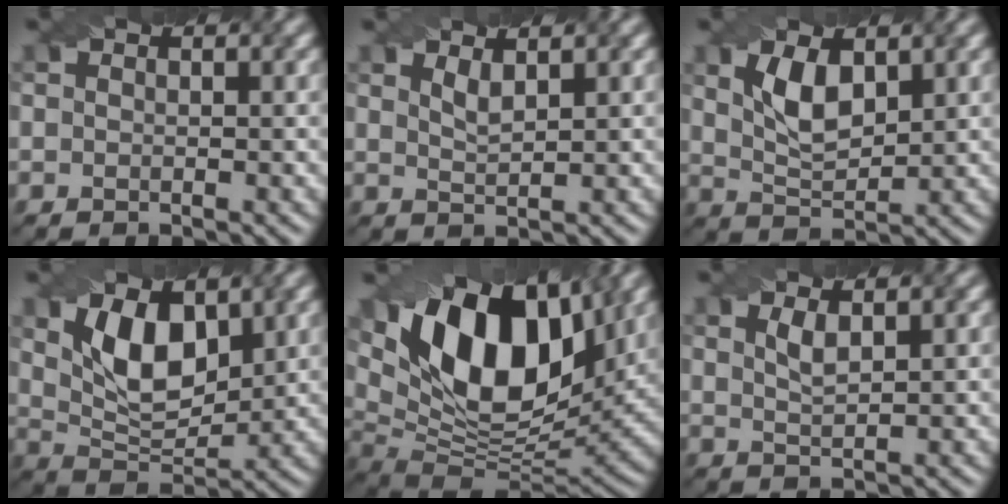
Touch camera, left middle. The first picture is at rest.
{"total": 1.4, "force": [1.0, 0.3, 0.9], "torque": [-0.021, -0.001, 0.022]}
{"total": 3.9, "force": [1.6, 1.9, 3.0], "torque": [-0.067, 0.000, 0.035]}
{"total": 6.1, "force": [2.3, 3.3, 4.6], "torque": [-0.090, -0.005, 0.042]}
{"total": 15.5, "force": [6.2, 8.2, 11.6], "torque": [-0.192, 0.016, 0.098]}
{"total": 1.6, "force": [0.9, 0.4, 1.2], "torque": [-0.026, 0.000, 0.020]}